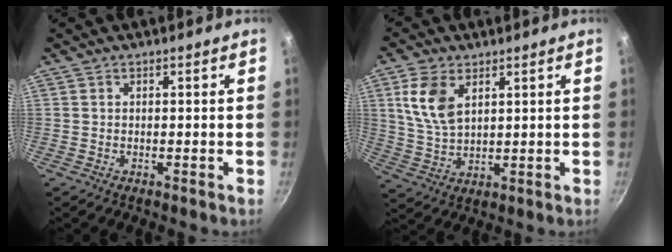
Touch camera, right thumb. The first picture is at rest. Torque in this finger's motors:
{"motor_torque": [-0.13, 0.84, 1.15, 0.25, 0.14]}